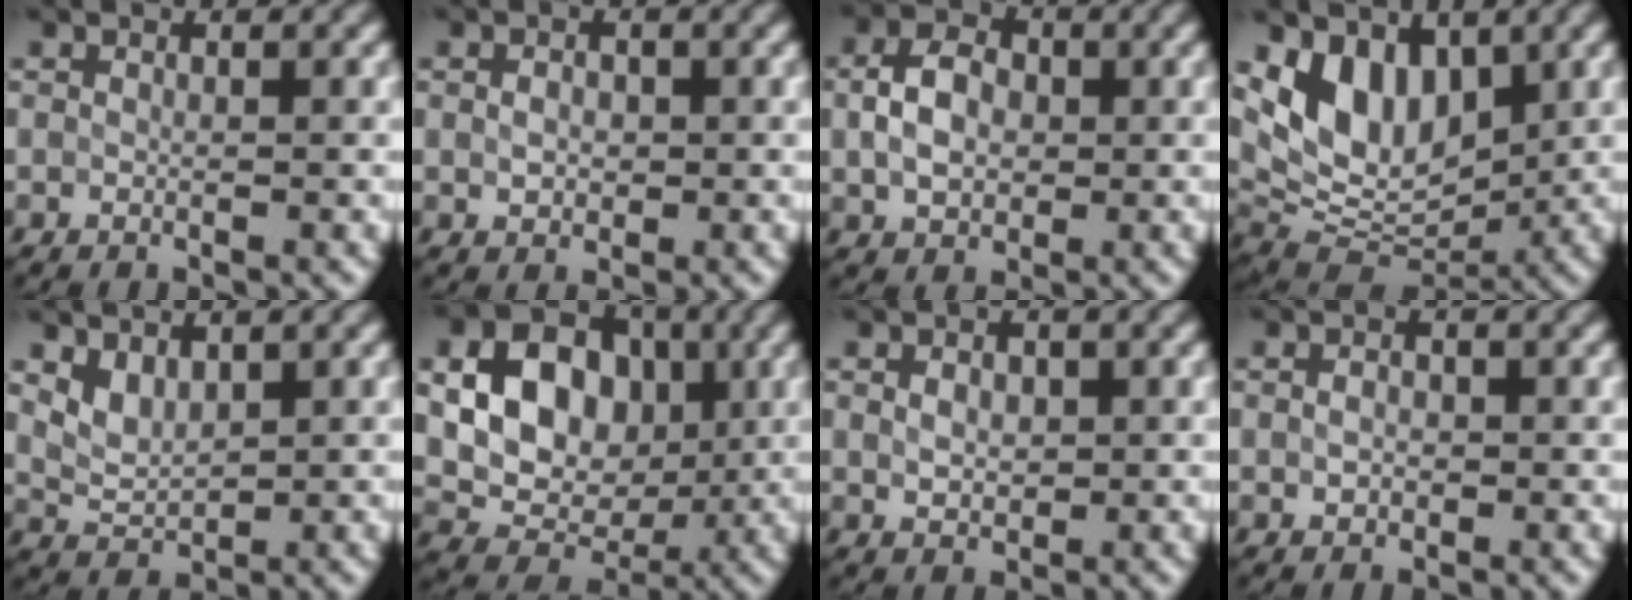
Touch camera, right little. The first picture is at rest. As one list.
[{"total": 1.7, "force": [0.1, 1.3, 1.1], "torque": [-0.025, 0.006, 0.000]}, {"total": 4.4, "force": [0.2, 3.2, 3.1], "torque": [-0.068, 0.008, -0.002]}, {"total": 7.0, "force": [2.7, 4.5, 4.6], "torque": [-0.083, -0.013, 0.043]}, {"total": 2.0, "force": [1.4, 1.1, 1.1], "torque": [-0.027, -0.004, 0.035]}, {"total": 13.3, "force": [2.3, 10.7, 7.6], "torque": [-0.160, 0.039, 0.036]}, {"total": 2.0, "force": [0.3, 1.4, 1.4], "torque": [-0.030, 0.003, 0.008]}, {"total": 1.3, "force": [0.0, 1.0, 0.9], "torque": [-0.020, 0.005, -0.003]}]